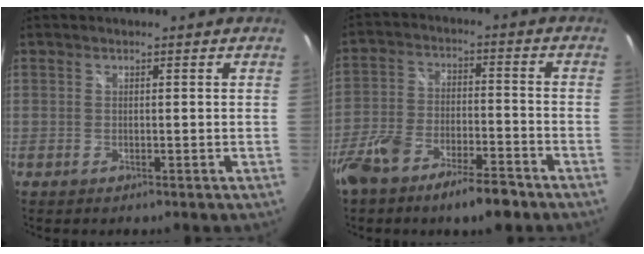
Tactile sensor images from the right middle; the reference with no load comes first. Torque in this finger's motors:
{"motor_torque": [1.11, -1.03, 0.67, 0.19]}